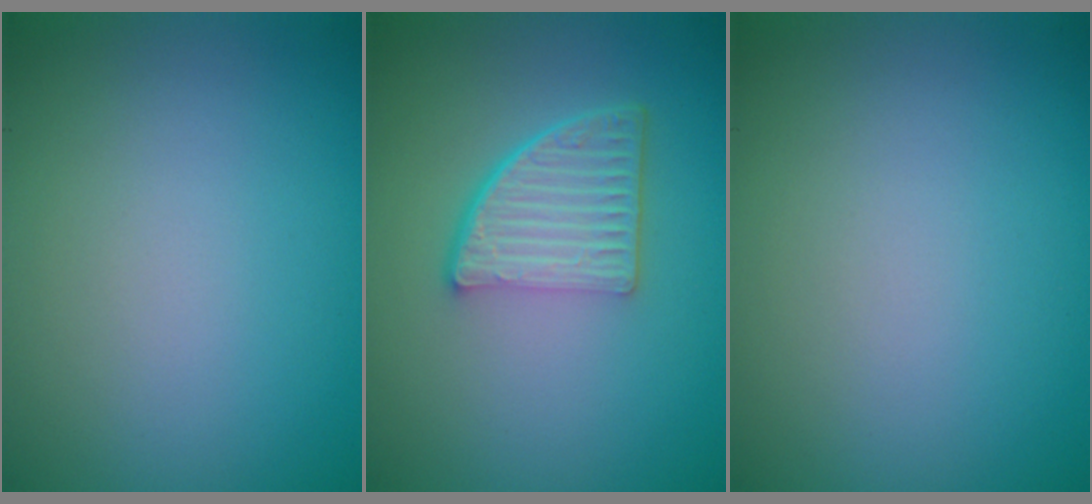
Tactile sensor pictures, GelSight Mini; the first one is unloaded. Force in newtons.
{"total": 4.8, "press": 3.3, "slide": 3.6}
{"total": 0.0}